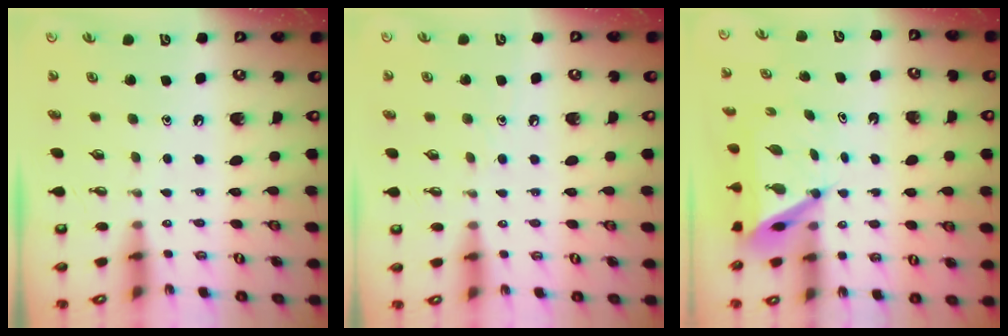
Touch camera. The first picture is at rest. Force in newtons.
{"total": 5.3, "press": 5.2, "slide": 0.6}
{"total": 6.4, "press": 6.4, "slide": 0.3}